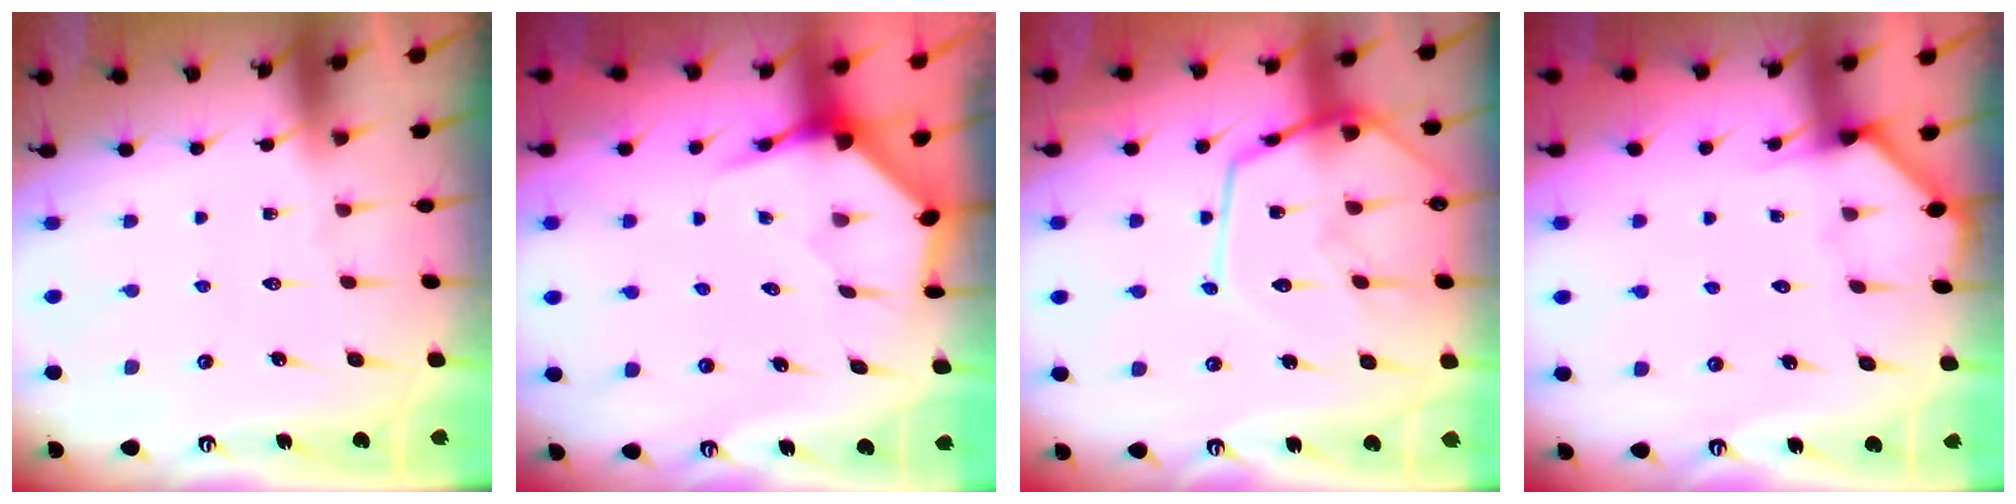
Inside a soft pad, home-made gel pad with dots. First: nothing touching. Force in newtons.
{"total": 4.0, "press": 4.0, "slide": 0.4}
{"total": 16.0, "press": 16.0, "slide": 1.4}
{"total": 2.6, "press": 2.6, "slide": 0.2}